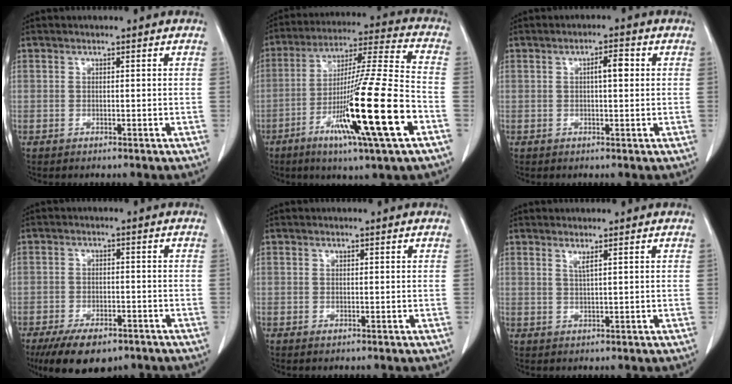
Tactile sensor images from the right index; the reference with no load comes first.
{"total": 20.7, "force": [-7.7, -0.3, 19.2], "torque": [-0.335, -0.027, -0.136]}
{"total": 2.9, "force": [0.5, 0.7, 2.8], "torque": [-0.045, 0.006, 0.007]}
{"total": 10.2, "force": [-7.3, 4.3, 5.6], "torque": [-0.089, -0.007, -0.112]}
{"total": 0.0}
{"total": 1.3, "force": [0.8, -0.2, 0.9], "torque": [-0.023, -0.006, 0.017]}